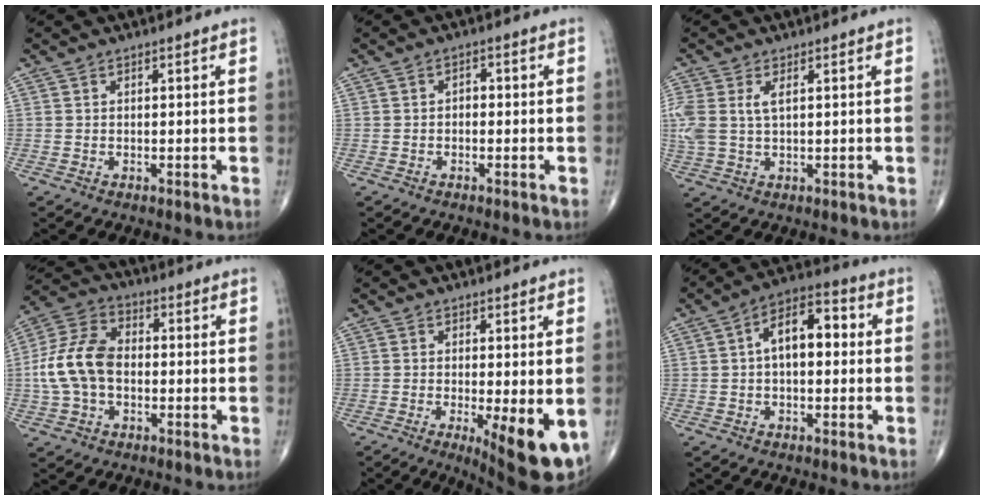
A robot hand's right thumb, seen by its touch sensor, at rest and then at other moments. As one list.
[{"total": 1.6, "force": [-0.3, 1.1, 1.1], "torque": [-0.004, 0.007, -0.011]}, {"total": 6.8, "force": [1.4, 3.5, 5.6], "torque": [-0.153, 0.011, 0.037]}, {"total": 12.5, "force": [-1.1, 8.2, 9.3], "torque": [-0.185, 0.034, -0.028]}, {"total": 10.2, "force": [-2.8, 2.8, 9.4], "torque": [-0.124, -0.022, -0.035]}, {"total": 9.9, "force": [0.9, 5.4, 8.3], "torque": [-0.115, 0.033, 0.002]}]